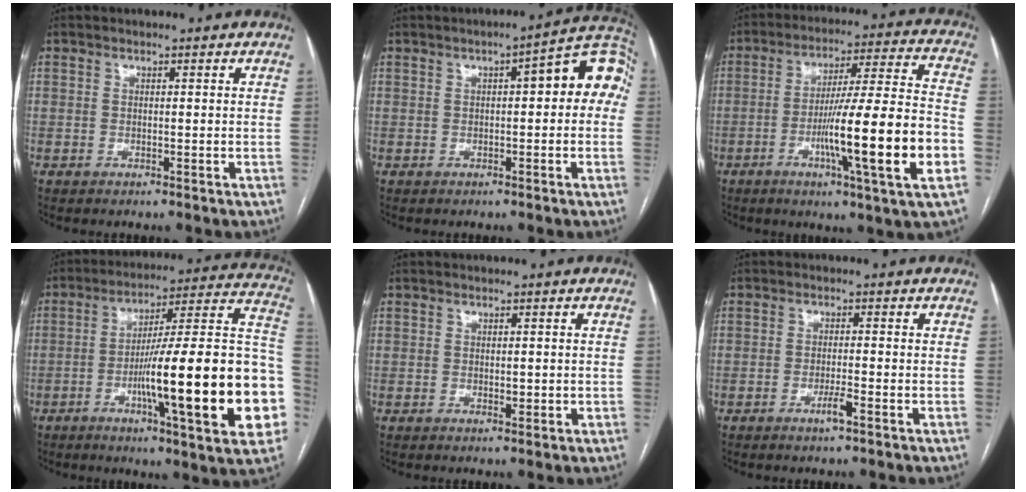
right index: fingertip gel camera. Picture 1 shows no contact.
{"total": 9.5, "force": [1.6, 2.6, 9.0], "torque": [-0.109, 0.044, 0.014]}
{"total": 18.8, "force": [-5.4, -0.4, 18.0], "torque": [-0.273, -0.004, -0.087]}
{"total": 27.4, "force": [-6.2, 2.3, 26.6], "torque": [-0.298, 0.009, -0.095]}
{"total": 1.6, "force": [-0.1, 0.8, 1.4], "torque": [-0.018, -0.001, 0.002]}
{"total": 2.4, "force": [-1.3, 0.1, 2.0], "torque": [-0.036, -0.003, -0.025]}